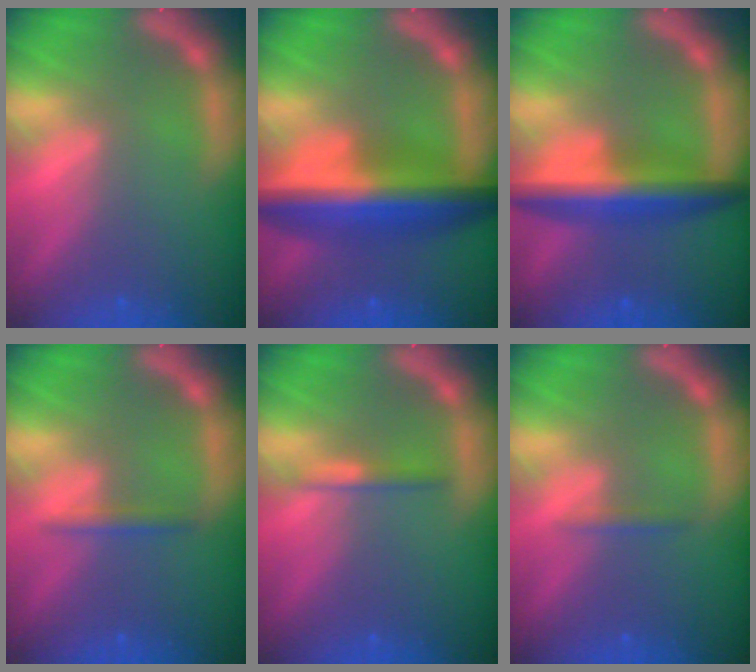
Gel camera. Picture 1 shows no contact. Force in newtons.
{"total": 9.5}
{"total": 6.5}
{"total": 1.4}
{"total": 1.4}
{"total": 0.9}